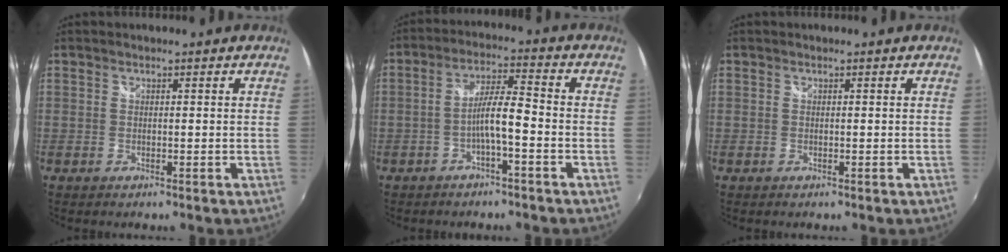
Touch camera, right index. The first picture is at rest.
{"total": 5.6, "force": [-2.6, 0.5, 4.9], "torque": [-0.100, 0.013, -0.047]}
{"total": 0.0}